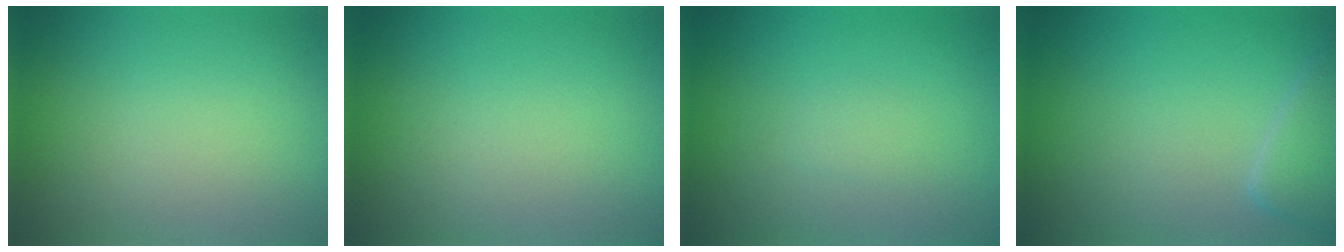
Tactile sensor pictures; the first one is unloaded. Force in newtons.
{"total": 0.0}
{"total": 0.6, "press": 0.6, "slide": 0.1}
{"total": 2.5, "press": 2.5, "slide": 0.3}